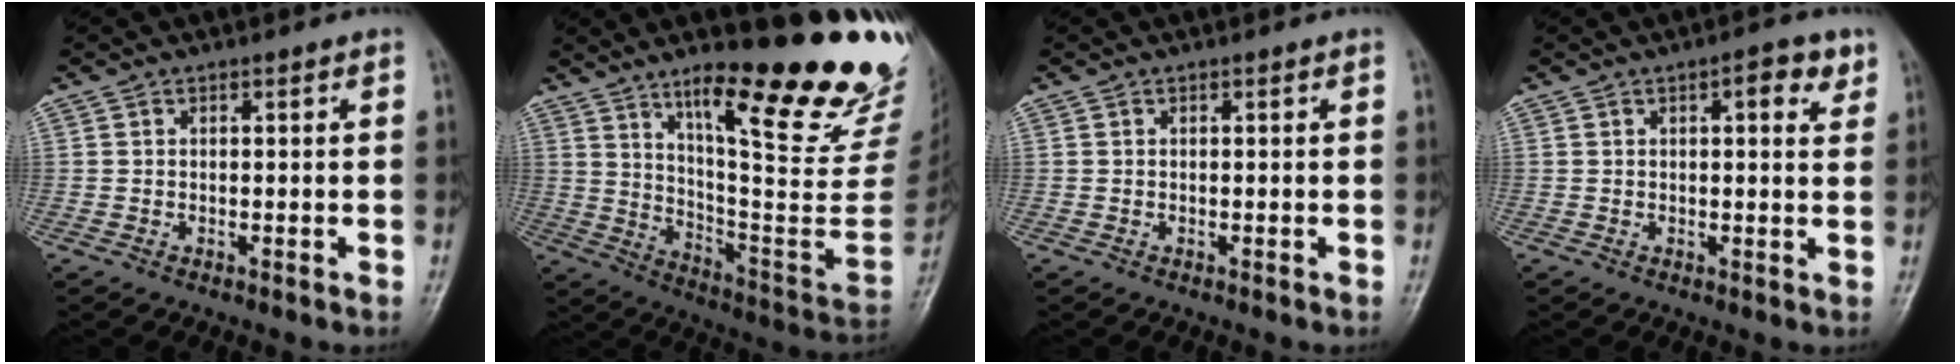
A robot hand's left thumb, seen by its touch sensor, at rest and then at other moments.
{"total": 29.3, "force": [17.8, 5.6, 22.6], "torque": [-0.270, -0.085, 0.276]}
{"total": 0.0}
{"total": 4.8, "force": [2.3, 1.8, 3.8], "torque": [-0.040, -0.005, 0.025]}